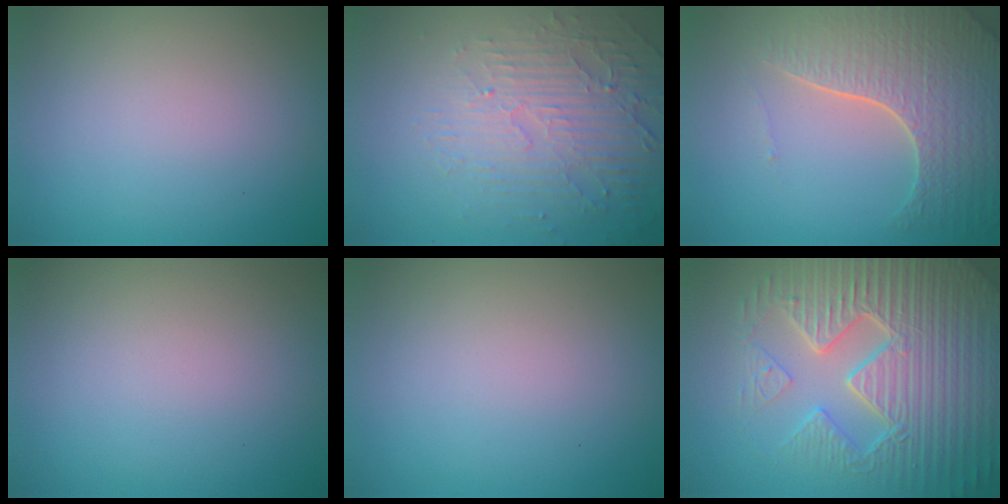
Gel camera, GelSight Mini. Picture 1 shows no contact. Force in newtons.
{"total": 5.1, "press": 3.3, "slide": 3.9}
{"total": 7.0, "press": 5.2, "slide": 4.7}
{"total": 0.0}
{"total": 0.0}
{"total": 10.0, "press": 6.7, "slide": 7.4}